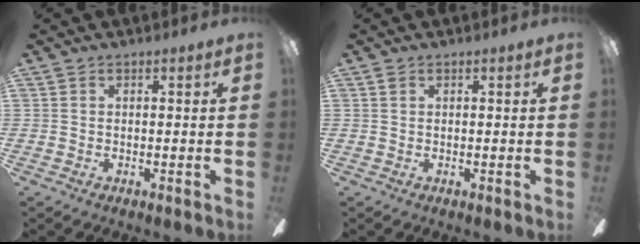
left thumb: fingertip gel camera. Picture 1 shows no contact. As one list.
[{"total": 0.5, "force": [0.3, 0.3, 0.3], "torque": [-0.006, 0.003, 0.005]}]